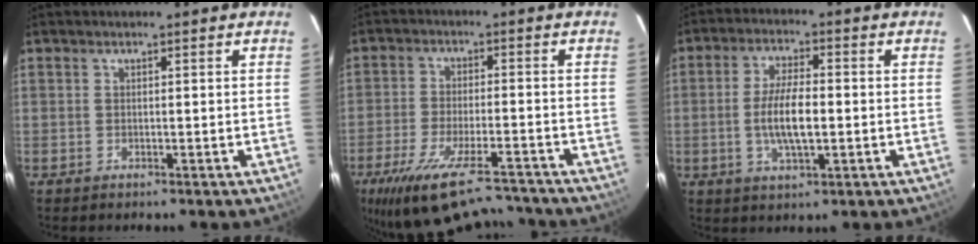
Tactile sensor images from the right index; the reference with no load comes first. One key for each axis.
{"total": 19.7, "fx": -16.0, "fy": 5.3, "fz": 10.2, "tx": -0.205, "ty": -0.042, "tz": -0.247}
{"total": 8.3, "fx": -1.0, "fy": 2.7, "fz": 7.8, "tx": -0.153, "ty": 0.000, "tz": -0.019}